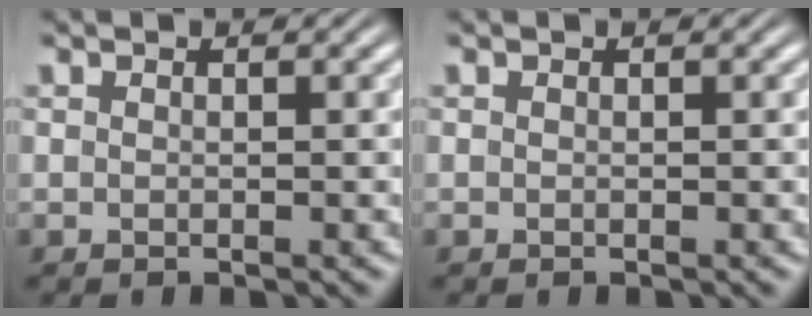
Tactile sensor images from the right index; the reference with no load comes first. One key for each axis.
{"total": 0.0}